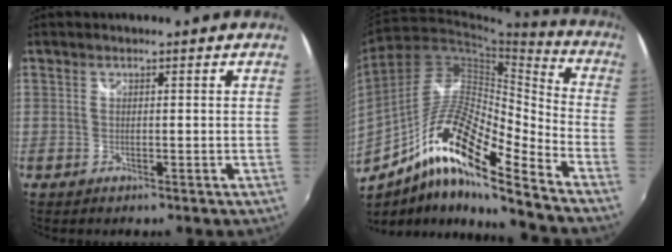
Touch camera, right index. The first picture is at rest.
{"total": 18.1, "force": [-10.5, 3.4, 14.3], "torque": [-0.267, 0.000, -0.210]}